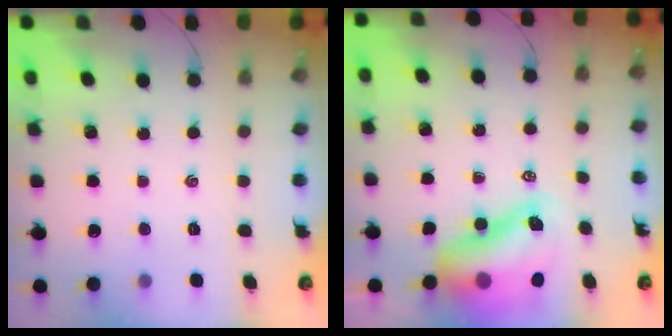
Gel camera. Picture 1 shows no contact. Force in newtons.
{"total": 13.4, "press": 12.8, "slide": 4.0}